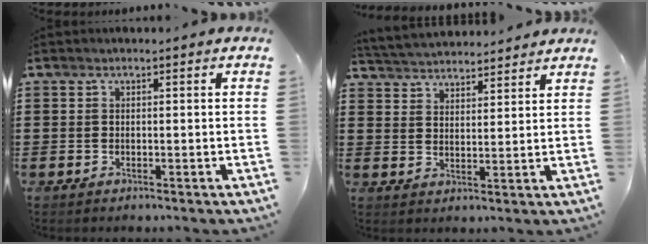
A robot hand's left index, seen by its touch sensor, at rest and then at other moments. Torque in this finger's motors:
{"motor_torque": [1.40, -0.74, 0.52, 0.11]}